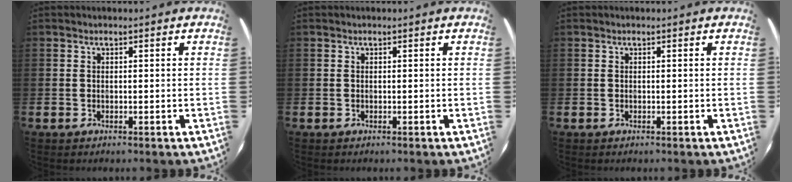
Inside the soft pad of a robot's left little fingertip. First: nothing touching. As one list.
[{"total": 0.0}, {"total": 0.0}]